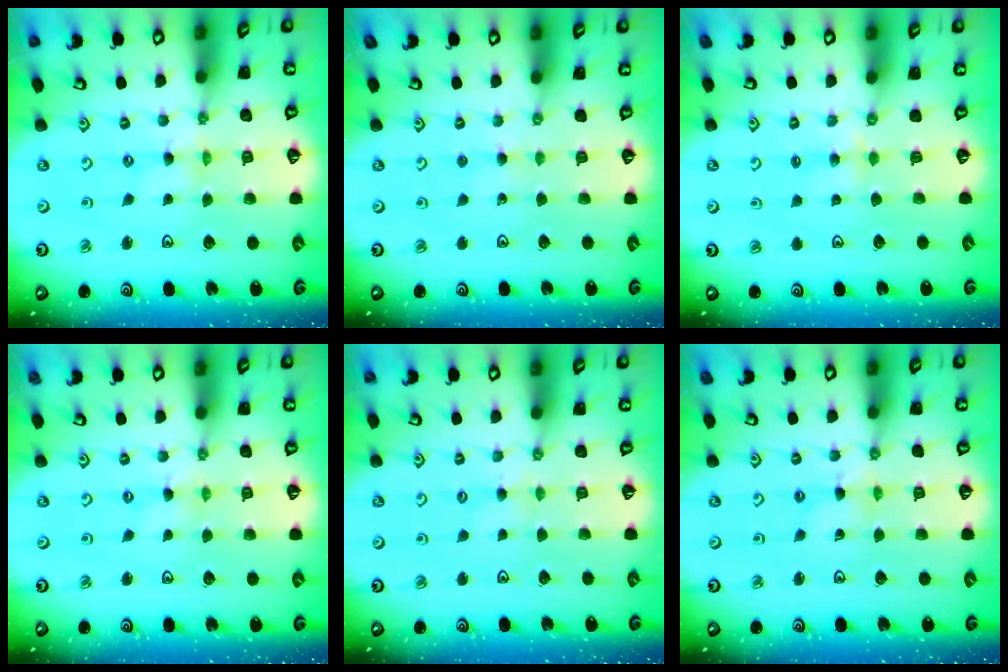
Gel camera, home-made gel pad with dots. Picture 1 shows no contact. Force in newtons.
{"total": 2.6, "press": 2.6, "slide": 0.3}
{"total": 3.2, "press": 3.2, "slide": 0.5}
{"total": 0.0}
{"total": 2.0, "press": 2.0, "slide": 0.3}
{"total": 2.0, "press": 1.9, "slide": 0.3}